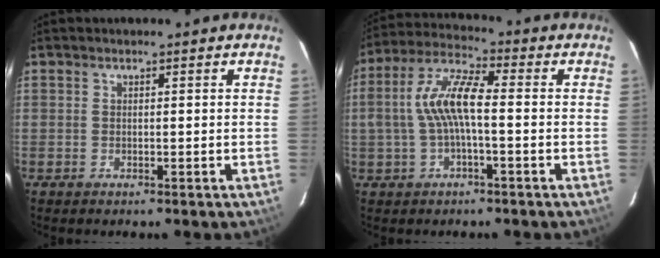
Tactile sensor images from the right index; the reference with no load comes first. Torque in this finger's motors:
{"motor_torque": [0.45, -0.06, 0.67, 0.21]}